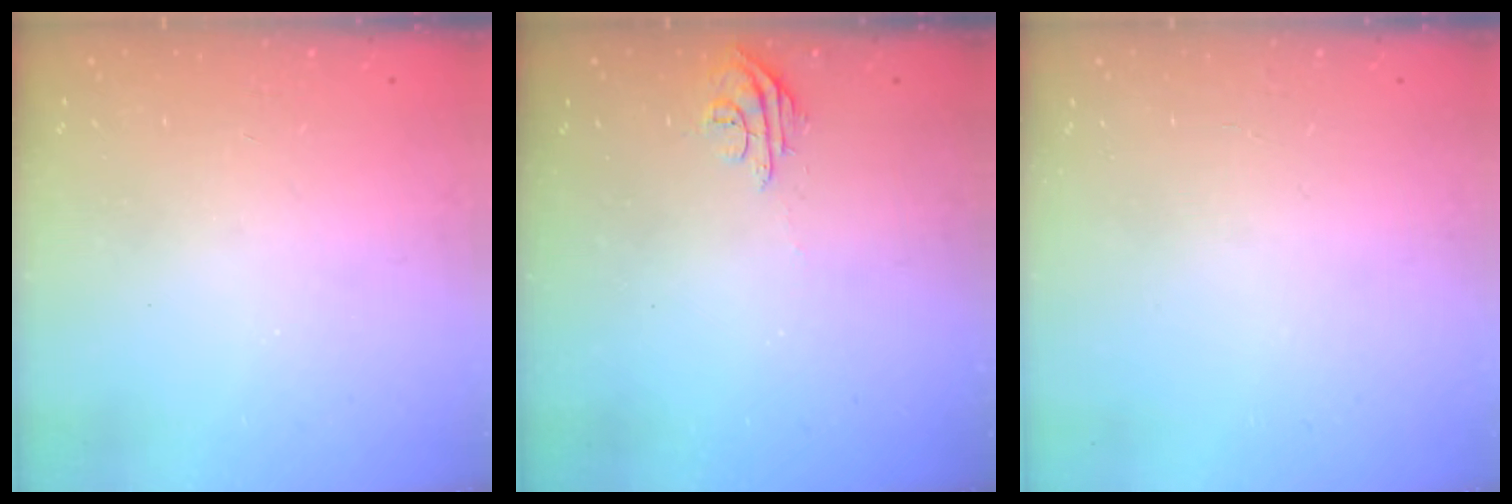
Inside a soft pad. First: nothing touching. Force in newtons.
{"total": 4.9, "press": 4.9, "slide": 0.7}
{"total": 1.8, "press": 1.8, "slide": 0.1}